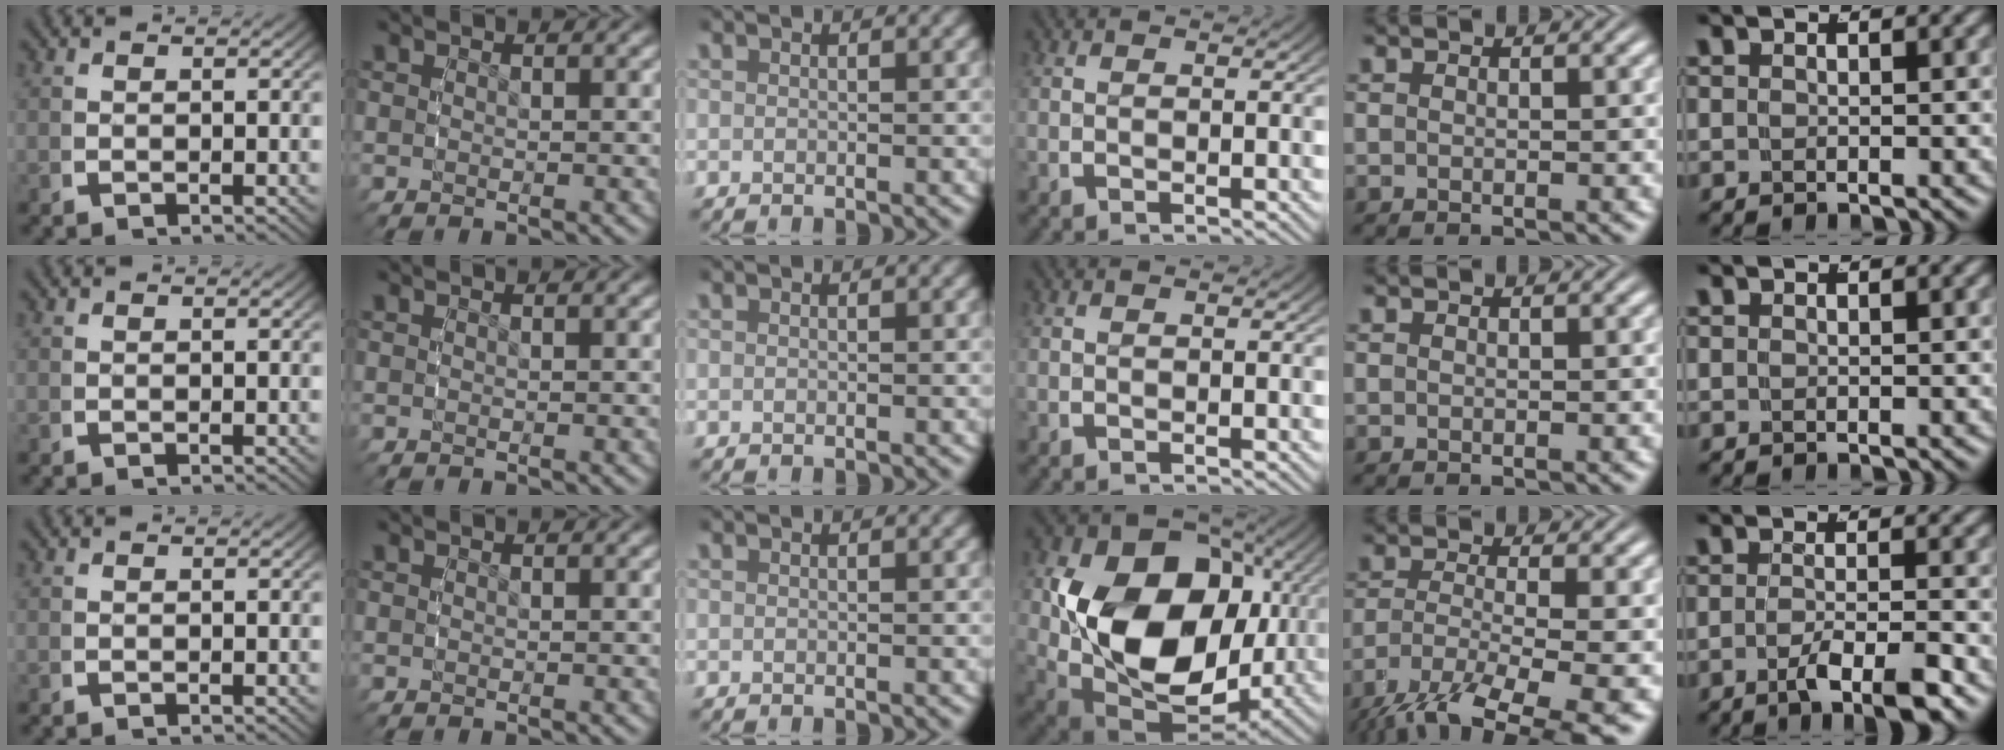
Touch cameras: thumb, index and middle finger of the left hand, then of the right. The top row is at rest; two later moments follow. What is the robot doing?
{"motion": "grasp_and_lifting", "object": "ethernet cable"}